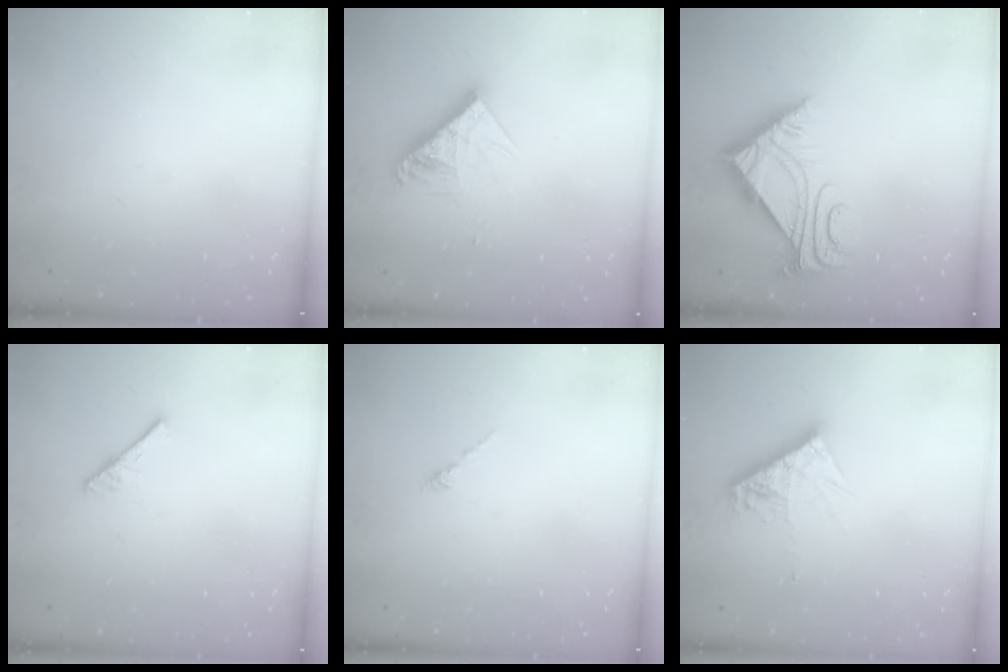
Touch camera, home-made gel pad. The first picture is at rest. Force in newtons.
{"total": 10.8, "press": 10.8, "slide": 1.0}
{"total": 7.2, "press": 7.1, "slide": 0.9}
{"total": 4.2, "press": 4.2, "slide": 0.4}
{"total": 0.0}
{"total": 9.6, "press": 9.6, "slide": 0.7}